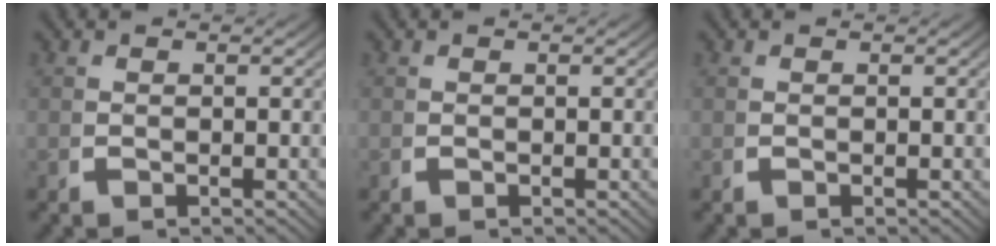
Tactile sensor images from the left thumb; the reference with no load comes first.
{"total": 0.0}
{"total": 0.0}